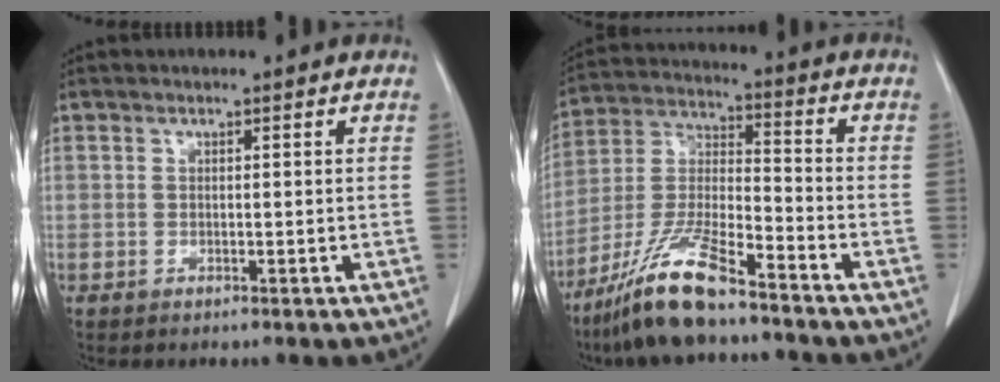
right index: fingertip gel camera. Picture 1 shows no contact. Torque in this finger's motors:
{"motor_torque": [0.72, -0.77, 0.28, 0.19]}